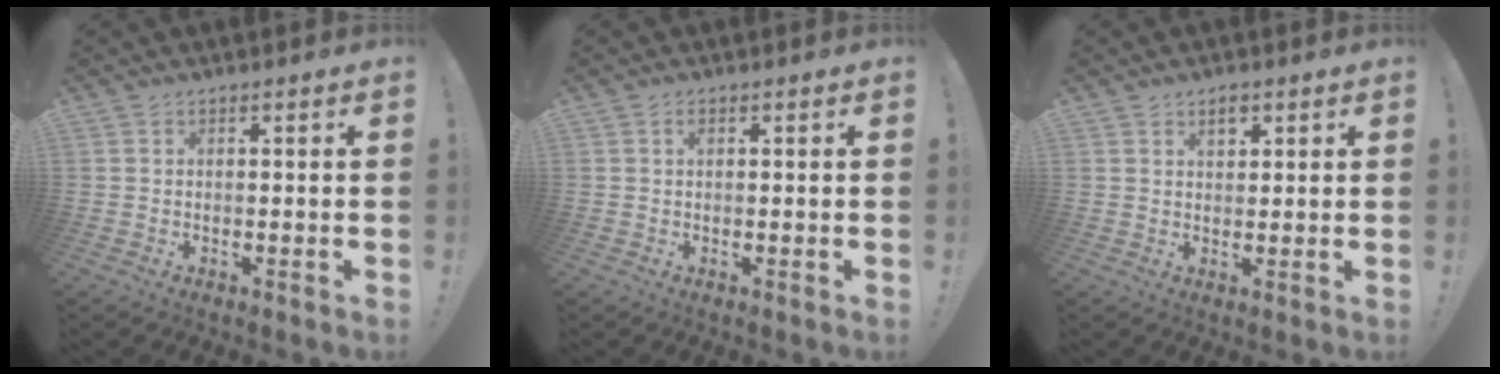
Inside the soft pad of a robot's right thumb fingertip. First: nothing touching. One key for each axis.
{"total": 0.7, "fx": 0.3, "fy": 0.4, "fz": 0.5, "tx": -0.004, "ty": 0.000, "tz": 0.003}
{"total": 3.3, "fx": 1.9, "fy": 2.1, "fz": 1.7, "tx": -0.017, "ty": -0.007, "tz": 0.031}